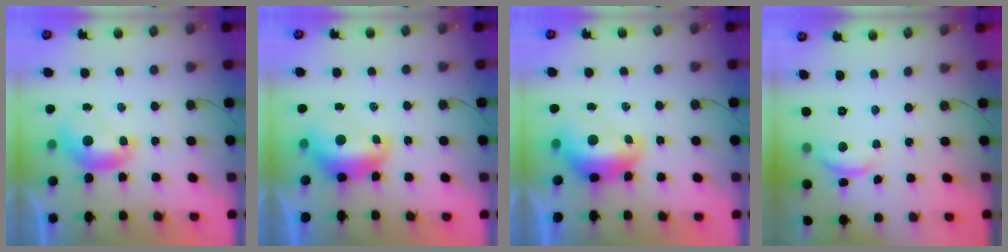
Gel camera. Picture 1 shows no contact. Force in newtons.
{"total": 2.0, "press": 1.9, "slide": 0.7}
{"total": 2.8, "press": 2.7, "slide": 0.7}
{"total": 2.6, "press": 2.6, "slide": 0.5}